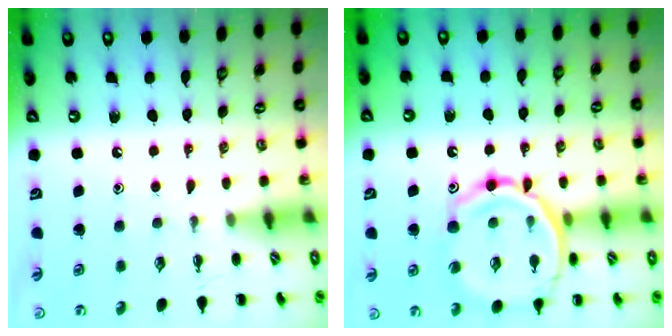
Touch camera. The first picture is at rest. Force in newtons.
{"total": 16.3, "press": 16.1, "slide": 2.5}